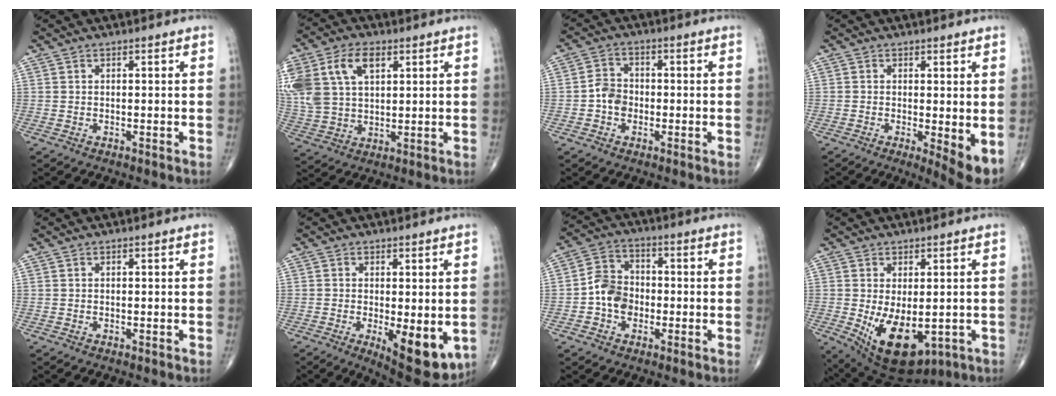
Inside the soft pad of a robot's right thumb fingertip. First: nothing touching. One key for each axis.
{"total": 17.1, "fx": 6.3, "fy": 10.8, "fz": 11.6, "tx": -0.268, "ty": 0.011, "tz": 0.124}
{"total": 4.5, "fx": -1.1, "fy": 3.7, "fz": 2.3, "tx": -0.028, "ty": 0.016, "tz": -0.027}
{"total": 5.5, "fx": -0.5, "fy": 1.5, "fz": 5.3, "tx": -0.080, "ty": -0.017, "tz": -0.011}
{"total": 0.0}
{"total": 10.9, "fx": -2.5, "fy": 4.1, "fz": 9.8, "tx": -0.127, "ty": -0.023, "tz": -0.024}
{"total": 7.7, "fx": -1.7, "fy": 6.1, "fz": 4.3, "tx": -0.057, "ty": 0.028, "tz": -0.042}
{"total": 12.6, "fx": -2.7, "fy": 6.8, "fz": 10.2, "tx": -0.161, "ty": -0.015, "tz": -0.018}